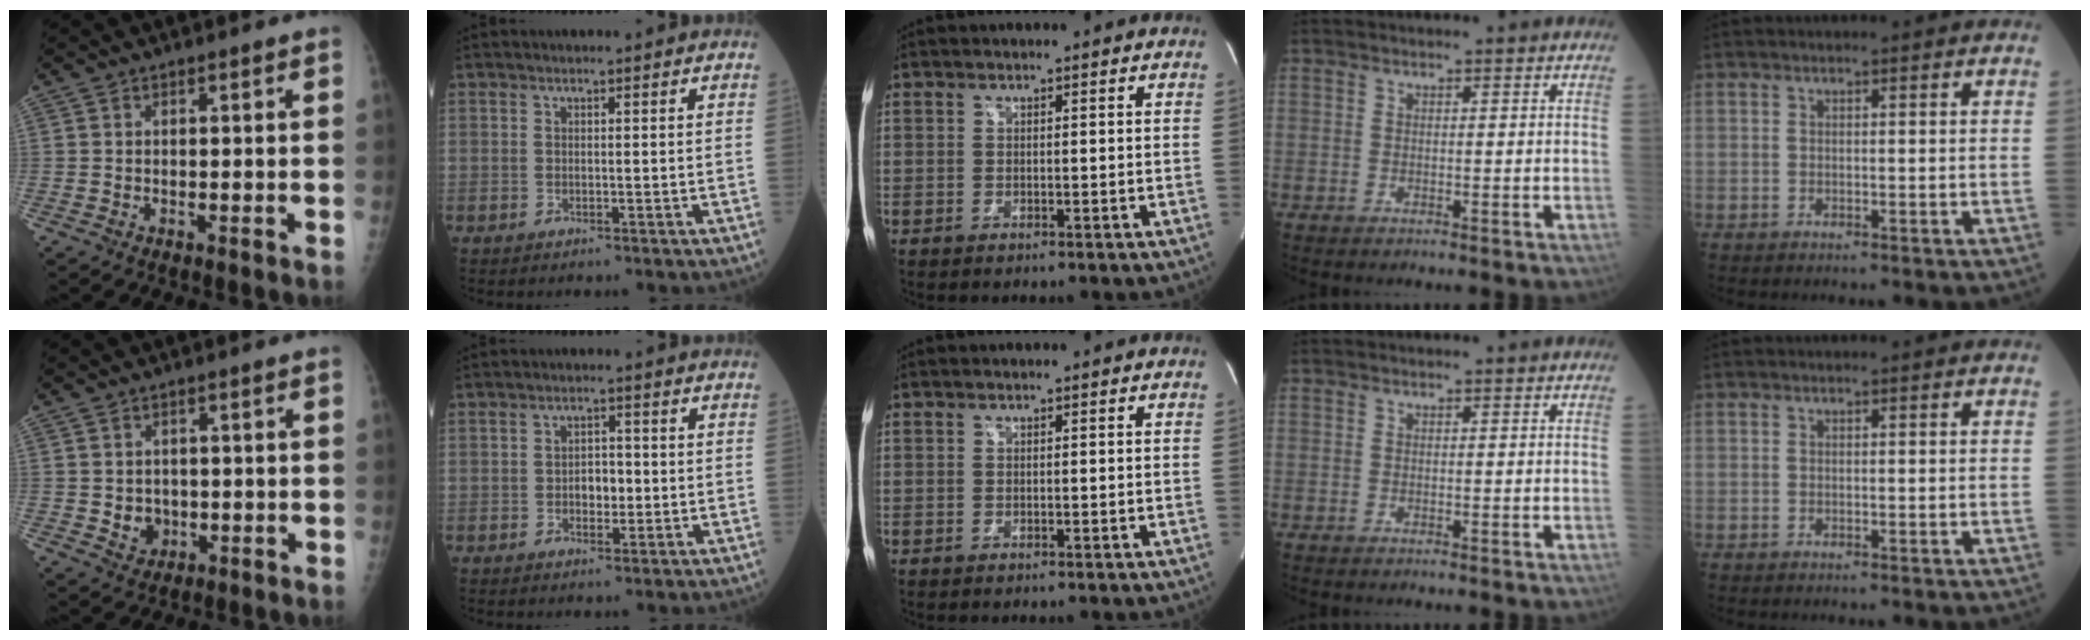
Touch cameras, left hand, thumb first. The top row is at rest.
{"thumb": {"total": 3.5, "force": [-0.3, 3.1, 1.5], "torque": [-0.008, 0.000, 0.006]}, "index": {"total": 3.1, "force": [-0.9, 1.8, 2.3], "torque": [-0.034, 0.002, -0.012]}}